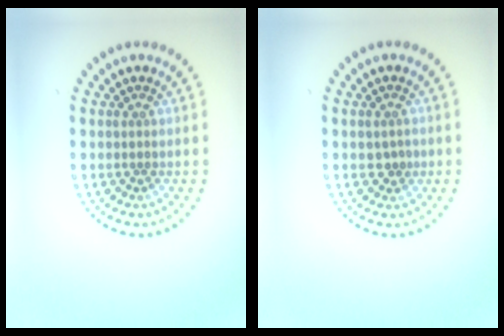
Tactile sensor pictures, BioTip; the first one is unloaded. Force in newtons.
{"total": 1.3, "press": 1.3, "slide": 0.2}